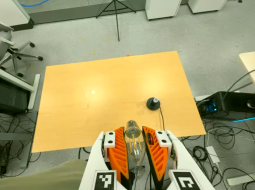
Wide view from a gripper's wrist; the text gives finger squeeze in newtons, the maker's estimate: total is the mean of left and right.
{"total": 19.4, "left": 20.3, "right": 18.5}